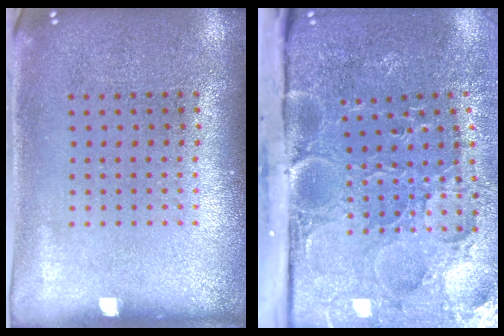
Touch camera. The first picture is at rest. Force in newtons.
{"total": 5.1, "press": 4.0, "slide": 3.1}